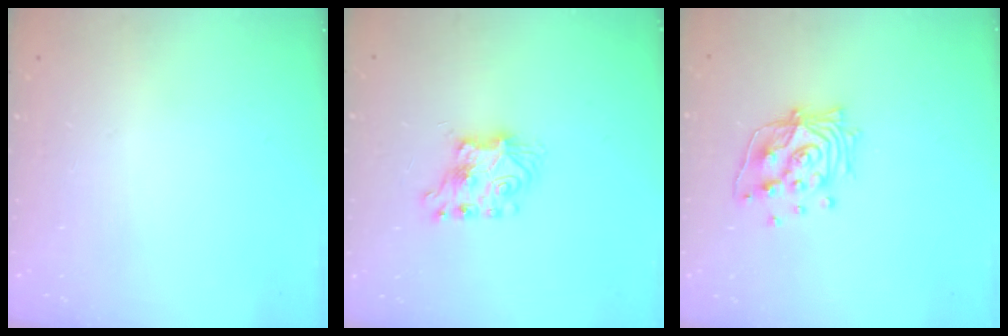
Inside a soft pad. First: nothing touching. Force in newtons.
{"total": 7.3, "press": 7.2, "slide": 0.6}
{"total": 14.4, "press": 14.4, "slide": 1.1}